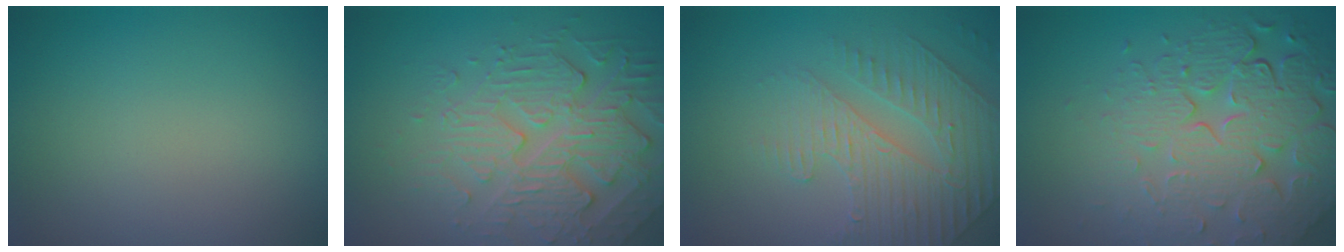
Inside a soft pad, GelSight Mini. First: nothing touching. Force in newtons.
{"total": 5.6, "press": 4.6, "slide": 3.2}
{"total": 4.2, "press": 3.5, "slide": 2.4}
{"total": 8.1, "press": 5.8, "slide": 5.7}